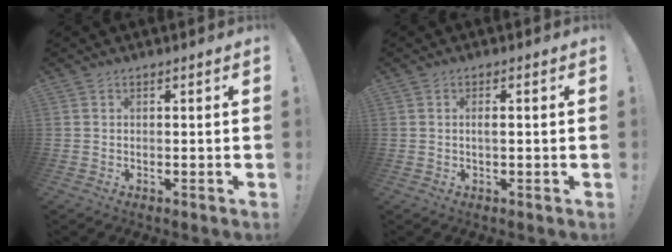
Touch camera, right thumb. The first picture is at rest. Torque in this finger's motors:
{"motor_torque": [-0.16, 0.04, -0.03, 0.17, 0.05]}